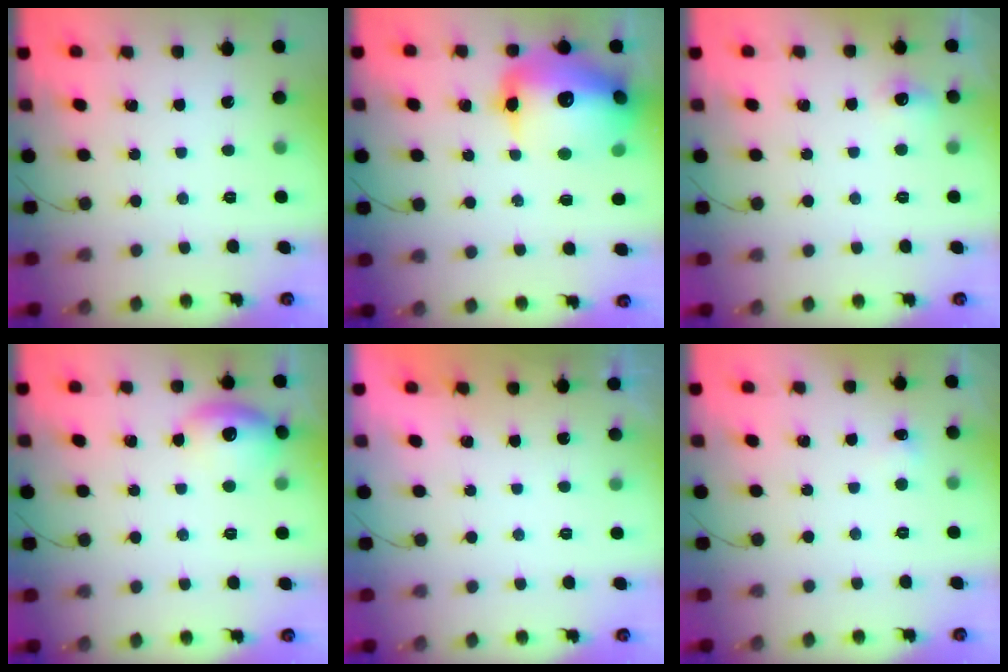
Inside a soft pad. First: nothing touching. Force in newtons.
{"total": 22.3, "press": 21.8, "slide": 4.6}
{"total": 5.3, "press": 5.0, "slide": 1.8}
{"total": 10.7, "press": 10.6, "slide": 1.5}
{"total": 0.0}
{"total": 3.9, "press": 3.7, "slide": 1.3}